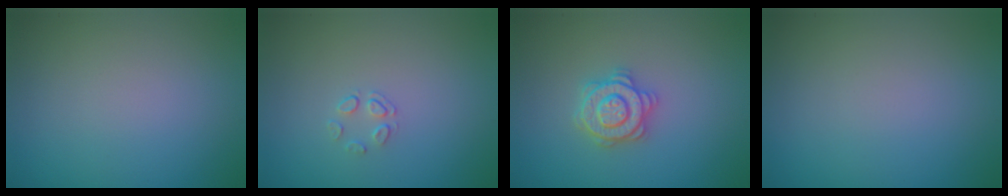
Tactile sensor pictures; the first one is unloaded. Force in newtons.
{"total": 1.1, "press": 0.5, "slide": 1.0}
{"total": 3.3, "press": 3.3, "slide": 0.5}
{"total": 0.0}